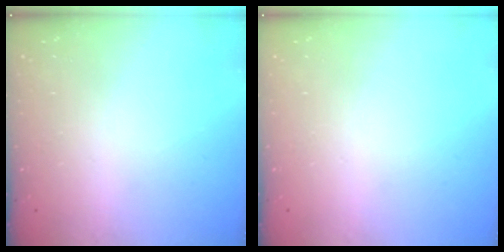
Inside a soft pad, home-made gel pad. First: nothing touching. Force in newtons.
{"total": 0.0}